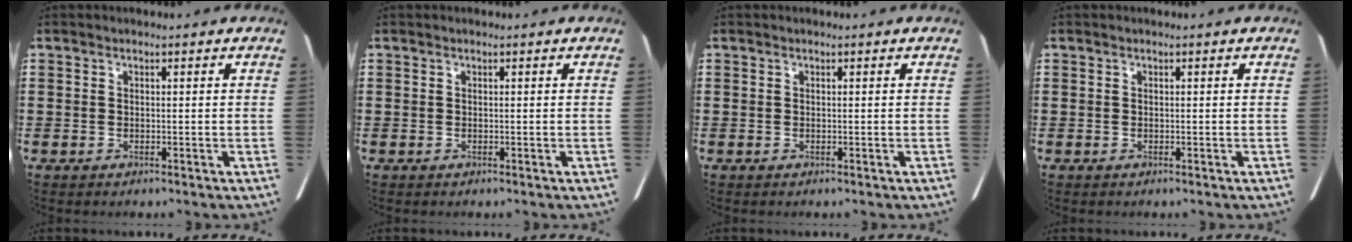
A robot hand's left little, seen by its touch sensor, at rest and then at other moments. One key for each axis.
{"total": 0.0}
{"total": 0.0}
{"total": 0.0}